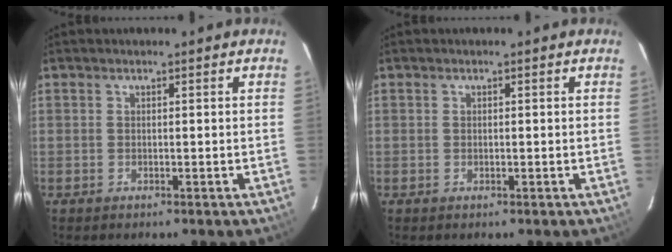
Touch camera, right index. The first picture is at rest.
{"total": 0.0}